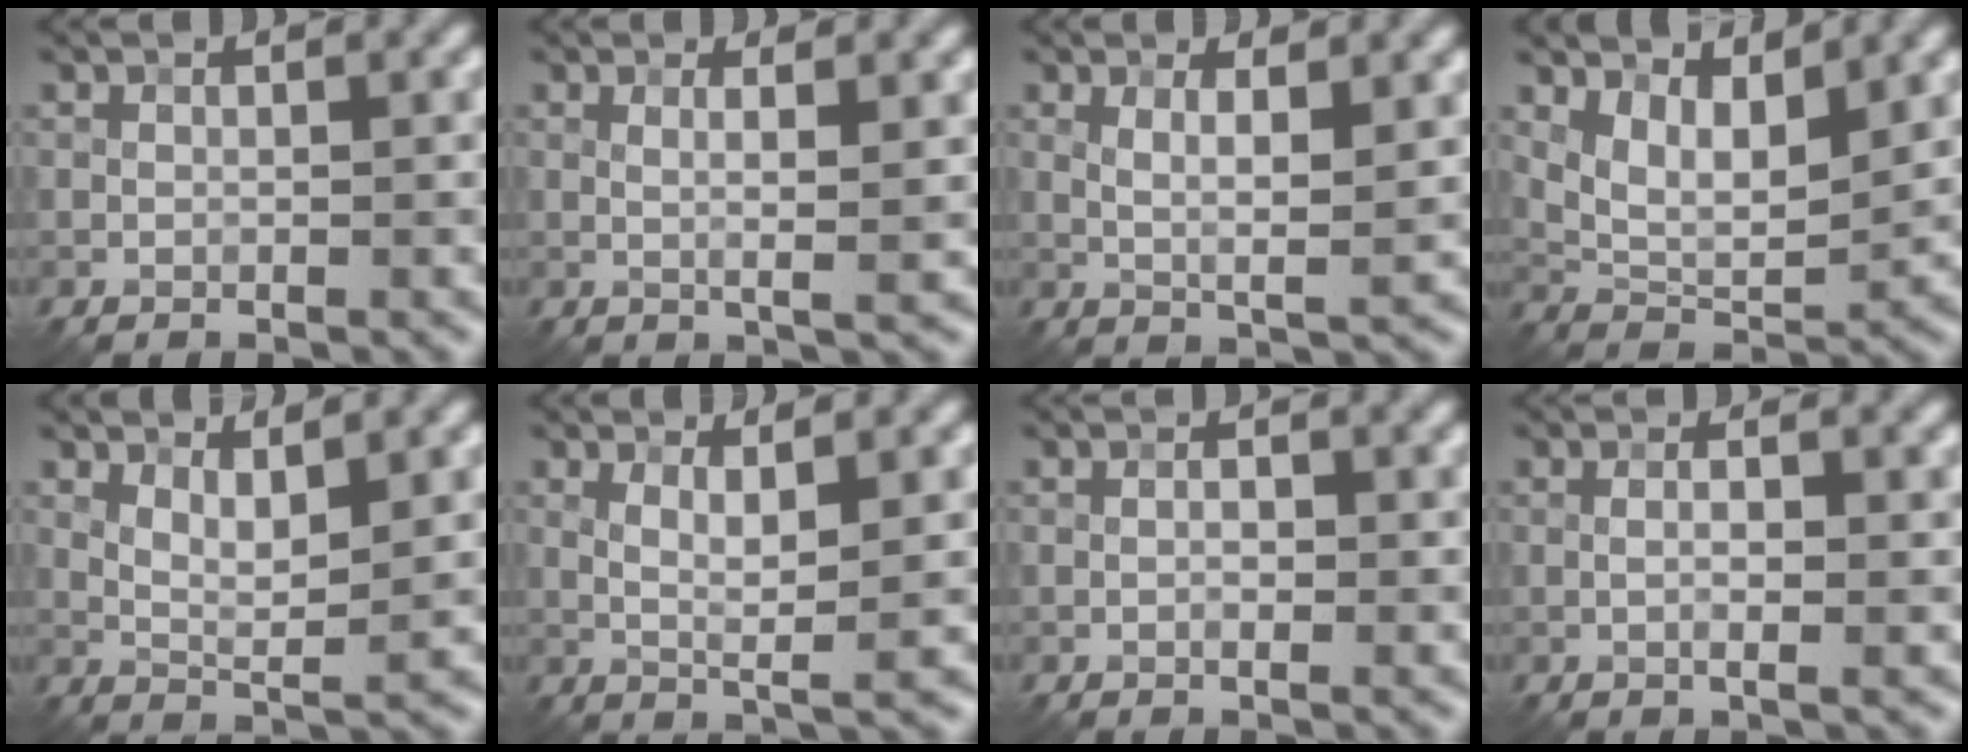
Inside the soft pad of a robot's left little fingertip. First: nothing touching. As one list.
[{"total": 2.5, "force": [0.6, 0.6, 2.4], "torque": [-0.034, 0.003, 0.005]}, {"total": 3.2, "force": [1.2, 0.7, 2.9], "torque": [-0.049, -0.007, 0.020]}, {"total": 4.9, "force": [2.5, 2.4, 3.5], "torque": [-0.072, -0.012, 0.047]}, {"total": 3.1, "force": [1.4, 0.7, 2.6], "torque": [-0.050, -0.009, 0.026]}, {"total": 3.2, "force": [0.7, 0.4, 3.1], "torque": [-0.058, -0.009, 0.014]}, {"total": 1.2, "force": [-0.1, 0.6, 1.1], "torque": [-0.011, -0.005, 0.000]}, {"total": 2.0, "force": [0.0, 0.3, 2.0], "torque": [-0.033, -0.005, -0.001]}]